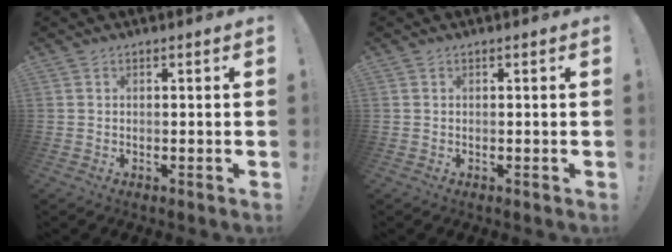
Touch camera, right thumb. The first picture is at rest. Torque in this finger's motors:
{"motor_torque": [0.00, 0.00, -0.03, -0.03, 0.00]}